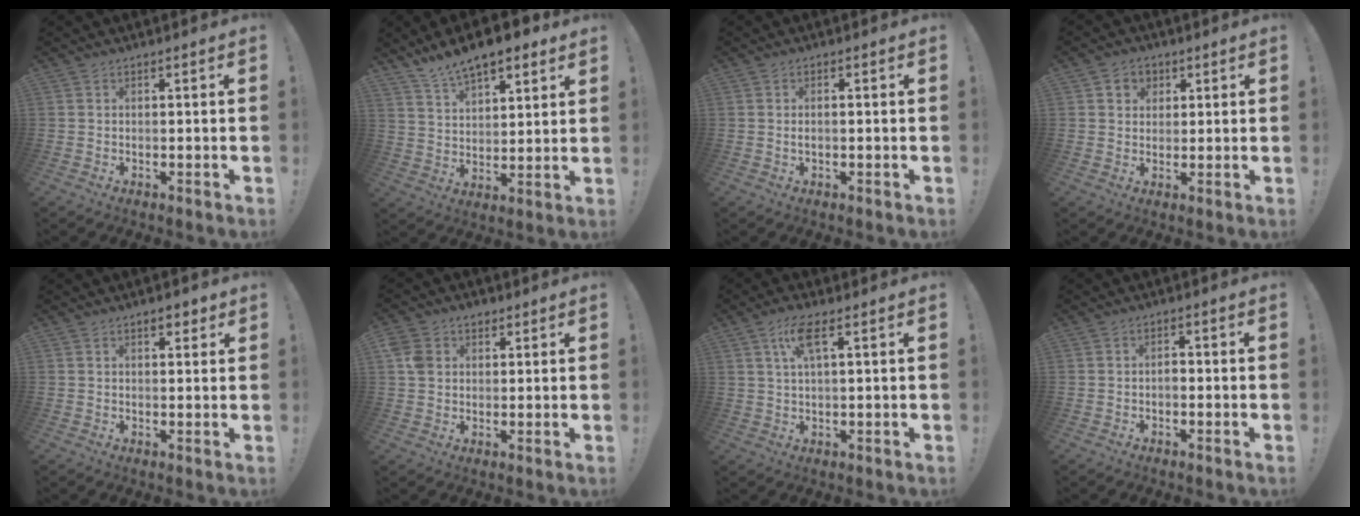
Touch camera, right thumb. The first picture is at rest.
{"total": 11.3, "force": [9.0, 4.5, 5.1], "torque": [-0.096, -0.059, 0.166]}
{"total": 1.2, "force": [-0.2, 0.1, 1.2], "torque": [-0.021, 0.000, -0.003]}
{"total": 4.9, "force": [1.9, 4.3, 1.3], "torque": [-0.014, -0.004, 0.036]}
{"total": 2.6, "force": [1.4, 1.5, 1.6], "torque": [-0.018, -0.003, 0.023]}
{"total": 6.1, "force": [1.9, 5.2, 2.5], "torque": [-0.034, 0.005, 0.038]}
{"total": 6.8, "force": [3.1, 1.6, 5.9], "torque": [-0.111, 0.001, 0.052]}
{"total": 1.6, "force": [-0.9, 0.9, 0.9], "torque": [-0.016, 0.004, -0.017]}